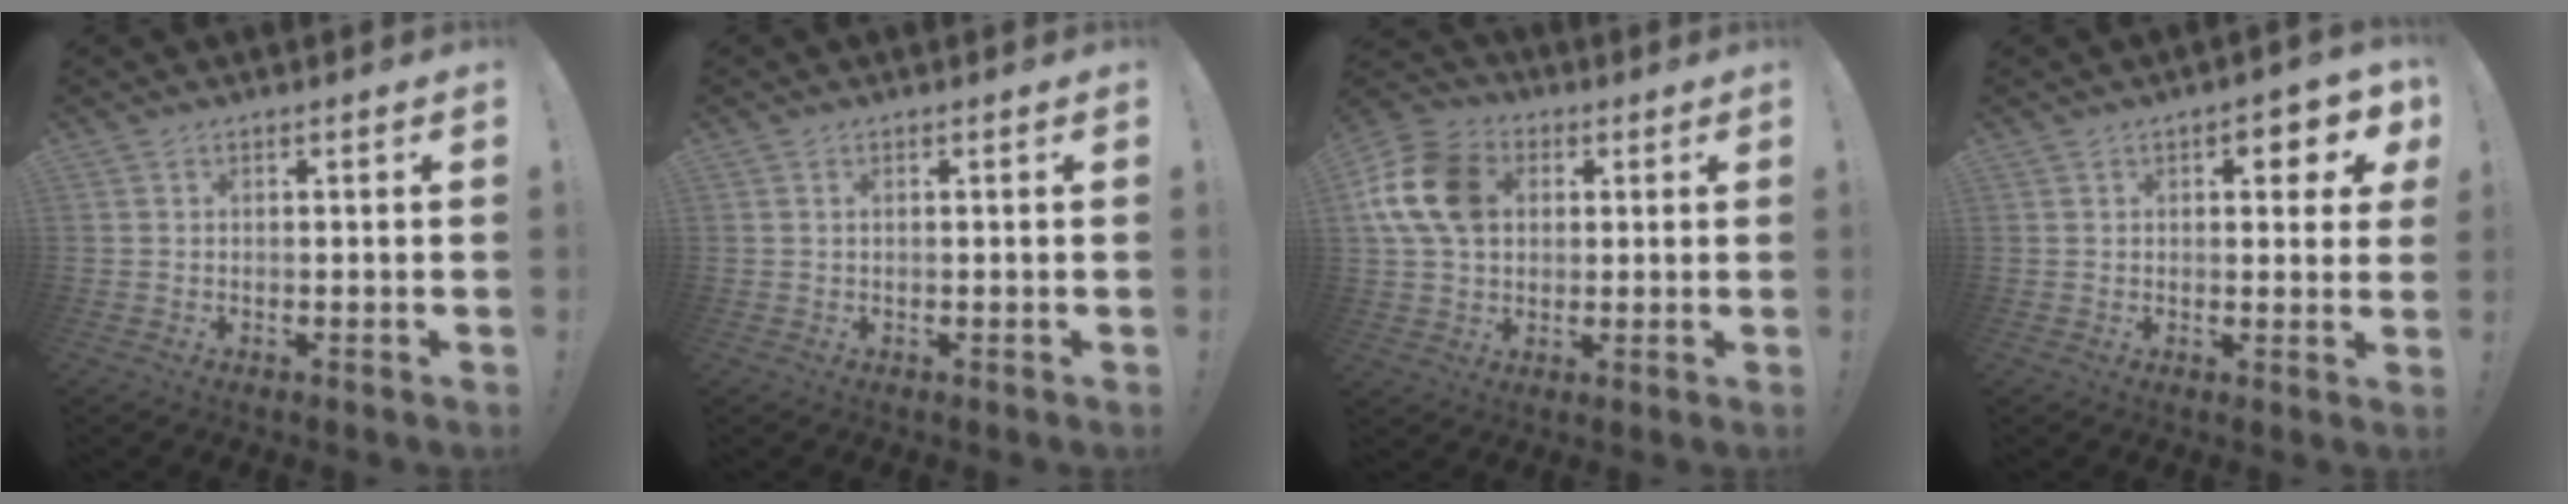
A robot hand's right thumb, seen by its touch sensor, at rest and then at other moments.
{"total": 0.5, "force": [0.1, 0.0, 0.5], "torque": [-0.011, 0.001, 0.002]}
{"total": 16.6, "force": [3.7, 12.7, 10.1], "torque": [-0.169, 0.002, 0.076]}
{"total": 5.8, "force": [2.3, 2.5, 4.7], "torque": [-0.043, -0.010, 0.031]}